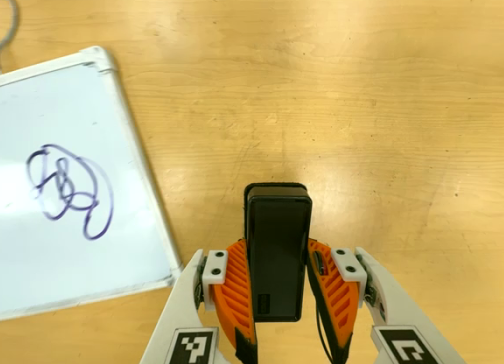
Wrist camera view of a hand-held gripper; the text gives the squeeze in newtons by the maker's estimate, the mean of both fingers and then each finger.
{"total": 3.8, "left": 2.2, "right": 5.4}